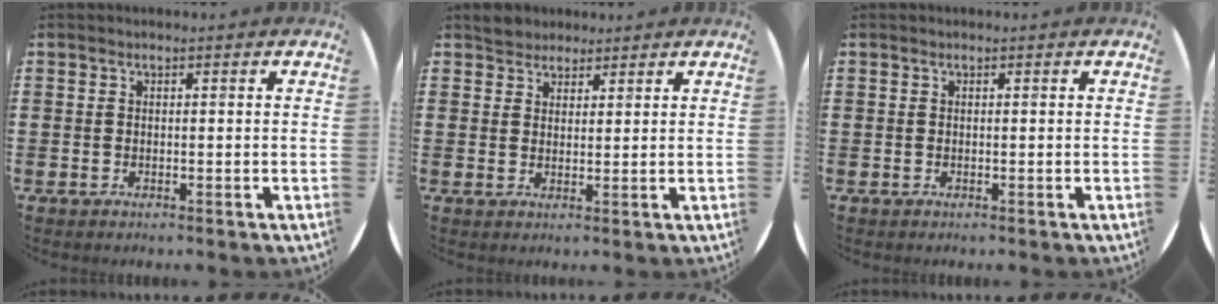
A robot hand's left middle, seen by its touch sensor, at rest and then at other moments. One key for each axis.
{"total": 2.9, "fx": 2.7, "fy": 1.1, "fz": -0.2, "tx": 0.004, "ty": 0.002, "tz": 0.052}
{"total": 0.0}